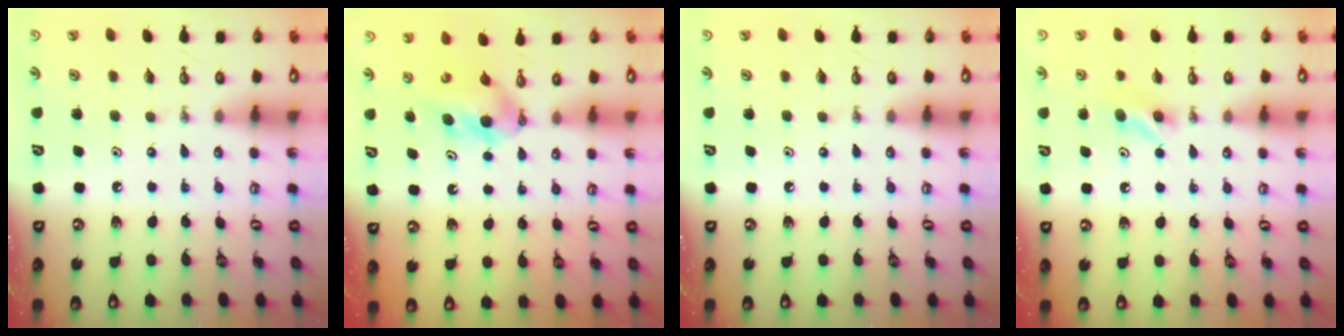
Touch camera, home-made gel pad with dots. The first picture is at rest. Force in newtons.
{"total": 5.2, "press": 5.1, "slide": 0.6}
{"total": 0.0}
{"total": 4.4, "press": 4.0, "slide": 1.7}